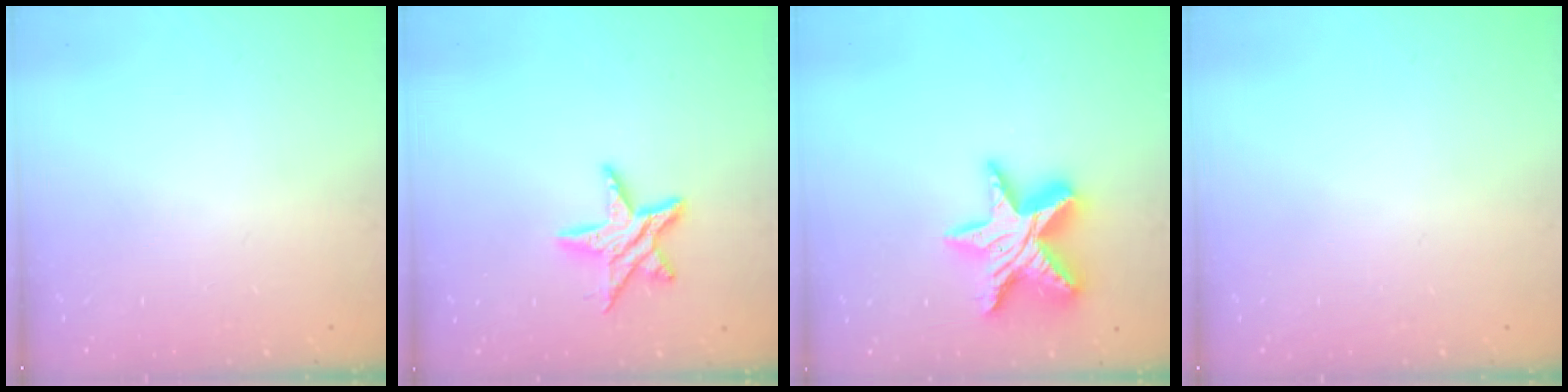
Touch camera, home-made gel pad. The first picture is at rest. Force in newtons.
{"total": 10.6, "press": 10.6, "slide": 0.5}
{"total": 16.5, "press": 16.5, "slide": 1.2}
{"total": 0.0}